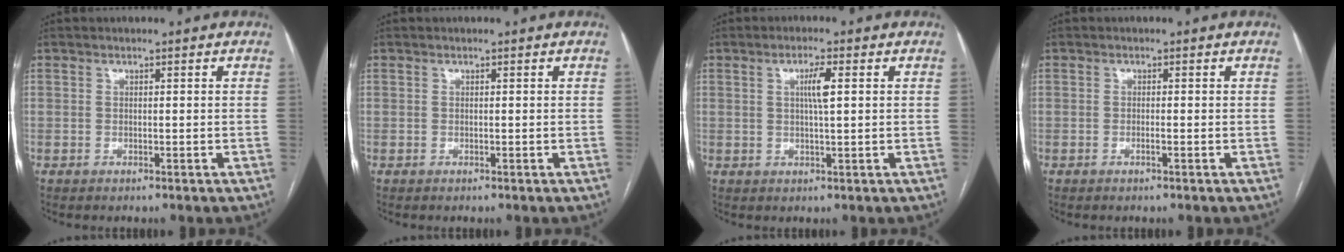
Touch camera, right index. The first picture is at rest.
{"total": 0.0}
{"total": 3.6, "force": [0.9, 0.1, 3.5], "torque": [-0.062, -0.001, 0.014]}
{"total": 0.7, "force": [-0.3, -0.1, 0.6], "torque": [-0.013, -0.001, -0.005]}